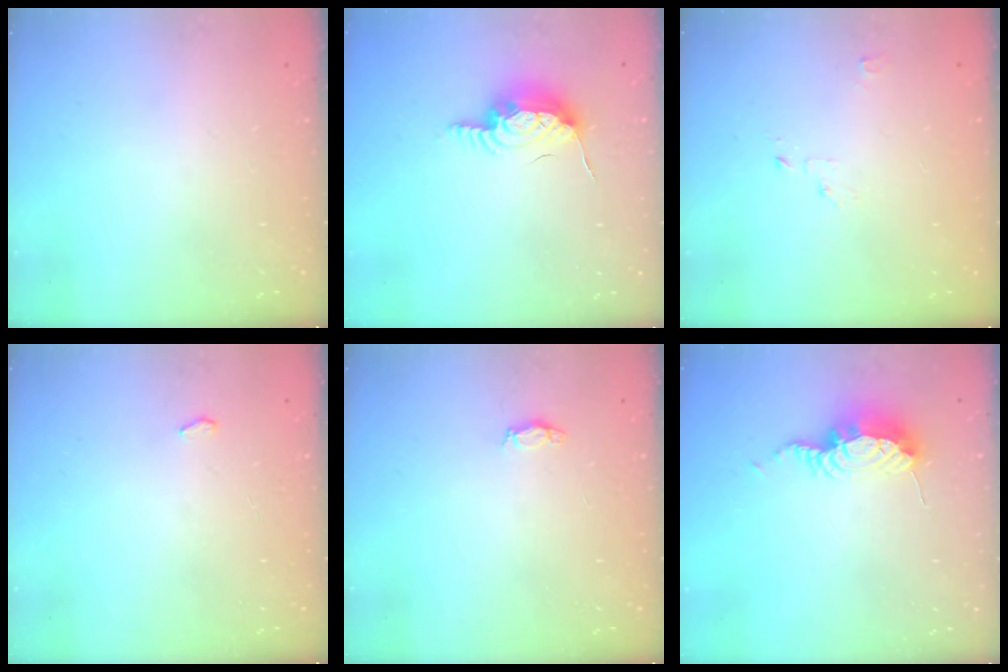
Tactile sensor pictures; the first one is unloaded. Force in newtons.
{"total": 12.5, "press": 11.5, "slide": 4.8}
{"total": 2.1, "press": 2.1, "slide": 0.2}
{"total": 2.6, "press": 2.2, "slide": 1.3}
{"total": 2.9, "press": 2.9, "slide": 0.4}
{"total": 8.9, "press": 8.8, "slide": 1.1}